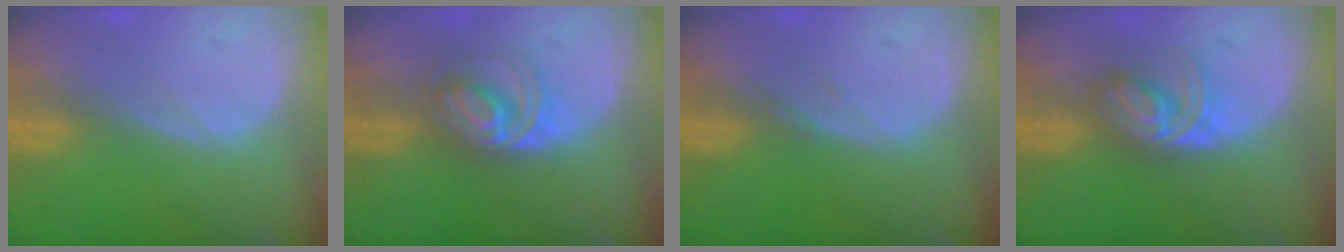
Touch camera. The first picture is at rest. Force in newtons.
{"total": 5.7, "press": 5.4, "slide": 1.7}
{"total": 0.6, "press": 0.5, "slide": 0.1}
{"total": 5.9, "press": 5.1, "slide": 2.8}